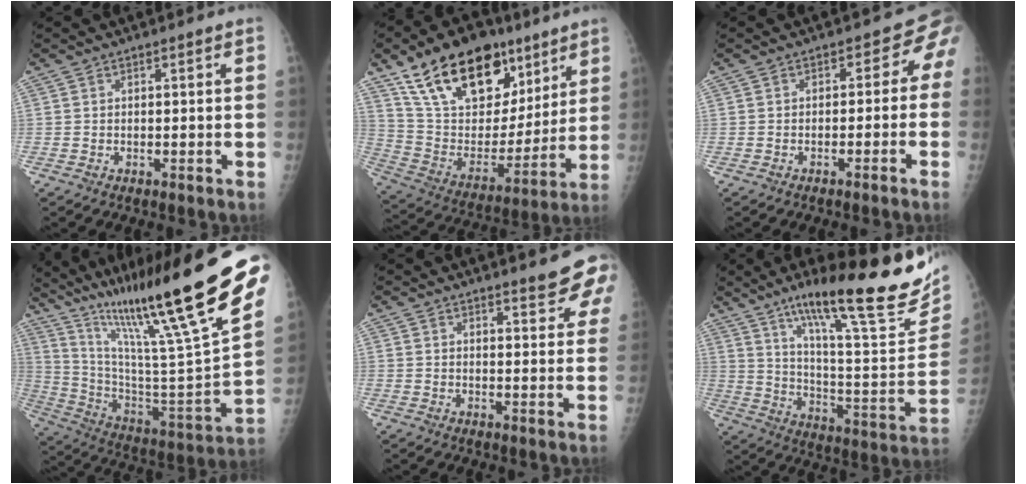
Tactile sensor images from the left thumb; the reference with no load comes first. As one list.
[{"total": 25.6, "force": [15.4, 14.4, 14.5], "torque": [-0.203, -0.034, 0.272]}, {"total": 3.8, "force": [-1.6, 3.1, 1.7], "torque": [0.010, 0.022, -0.028]}, {"total": 35.0, "force": [24.4, 3.5, 24.8], "torque": [-0.373, -0.108, 0.386]}, {"total": 7.2, "force": [5.2, 1.7, 4.7], "torque": [-0.036, -0.025, 0.053]}, {"total": 29.6, "force": [19.1, 6.2, 21.7], "torque": [-0.295, -0.070, 0.294]}]